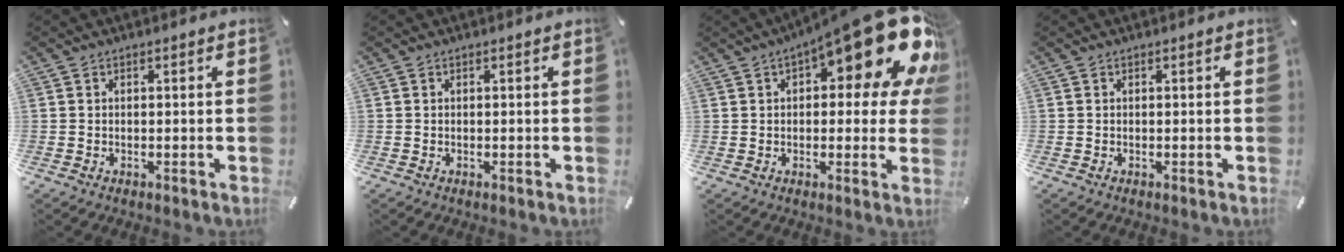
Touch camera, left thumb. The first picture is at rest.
{"total": 0.0}
{"total": 20.6, "force": [9.8, 7.4, 16.6], "torque": [-0.219, -0.064, 0.158]}
{"total": 0.0}